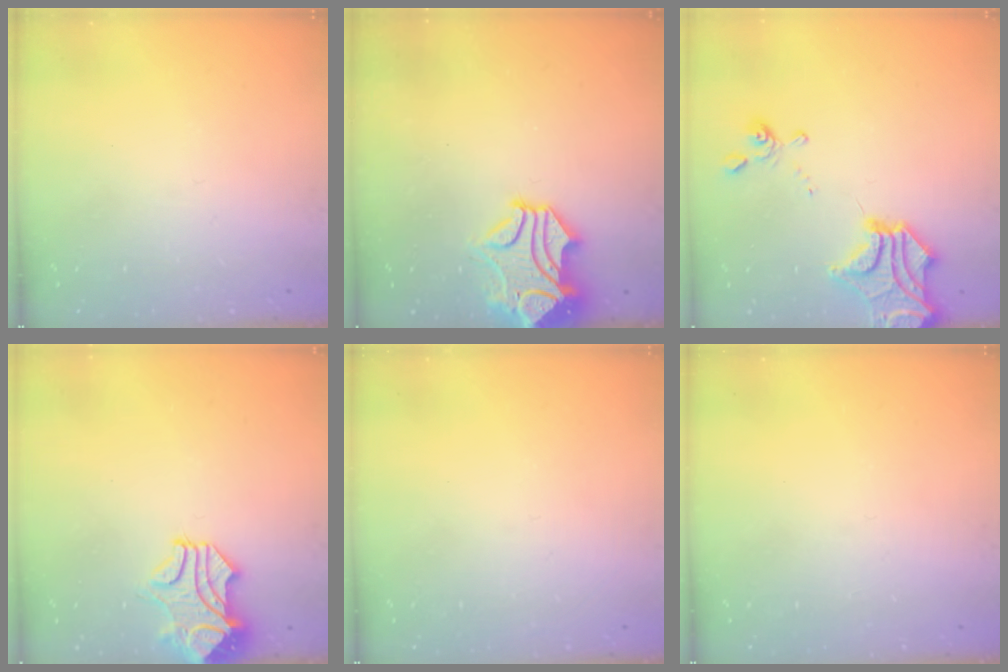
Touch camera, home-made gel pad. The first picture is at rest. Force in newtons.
{"total": 2.4, "press": 2.0, "slide": 1.3}
{"total": 9.3, "press": 9.0, "slide": 2.5}
{"total": 0.8, "press": 0.3, "slide": 0.7}
{"total": 0.0}
{"total": 0.0}